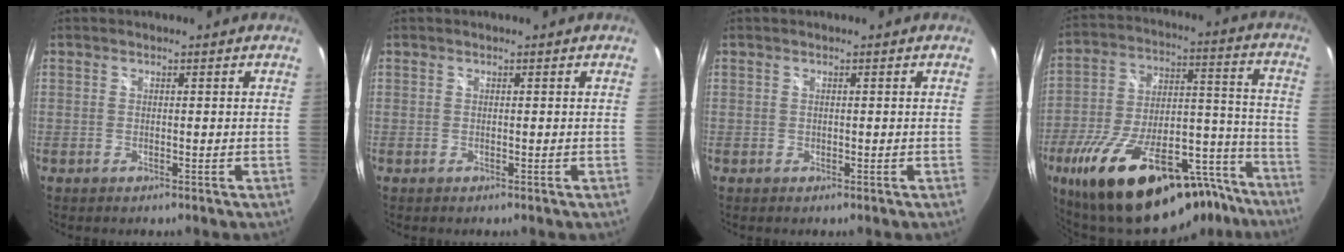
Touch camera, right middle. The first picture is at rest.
{"total": 0.0}
{"total": 0.0}
{"total": 30.5, "force": [-22.0, 11.4, 17.7], "torque": [-0.284, 0.008, -0.314]}